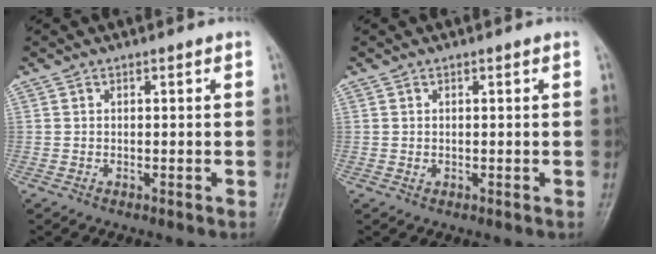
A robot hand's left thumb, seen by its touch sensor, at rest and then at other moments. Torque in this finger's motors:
{"motor_torque": [-0.03, -0.02, 0.09, 0.01, 0.00]}